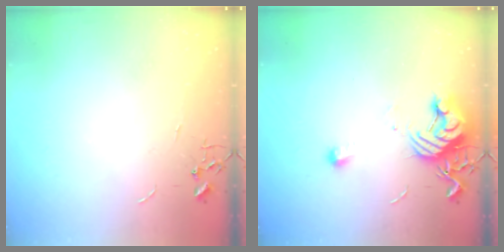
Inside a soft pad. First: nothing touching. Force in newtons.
{"total": 11.5, "press": 11.5, "slide": 0.6}